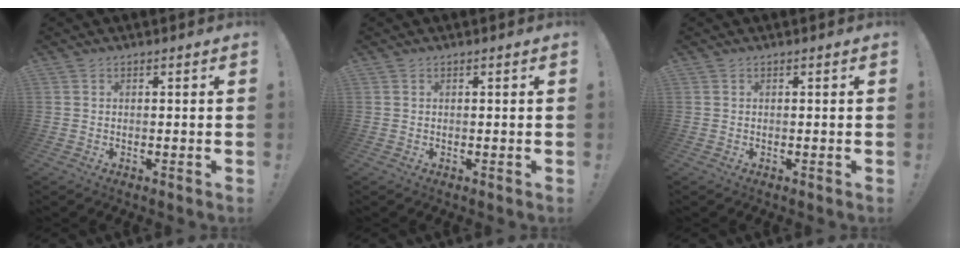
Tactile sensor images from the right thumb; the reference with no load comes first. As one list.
[{"total": 0.0}, {"total": 0.0}]